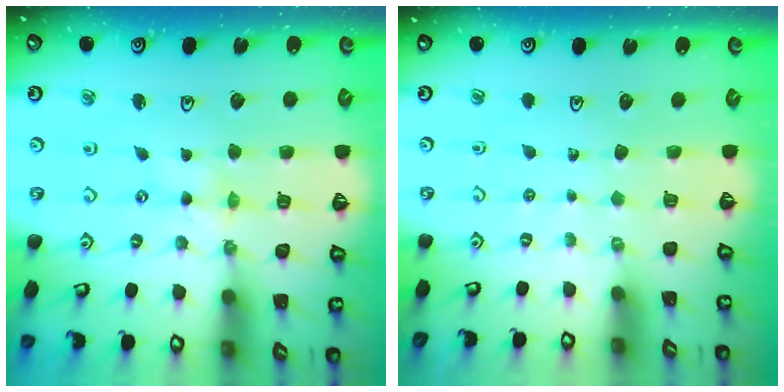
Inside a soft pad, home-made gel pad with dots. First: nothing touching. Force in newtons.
{"total": 0.0}